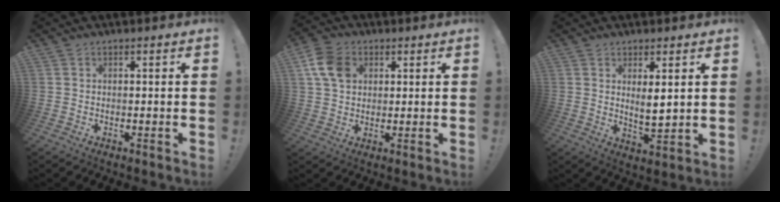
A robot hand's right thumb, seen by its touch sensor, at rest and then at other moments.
{"total": 10.1, "force": [3.1, 7.7, 5.7], "torque": [-0.106, 0.003, 0.062]}
{"total": 5.3, "force": [2.4, 1.0, 4.6], "torque": [-0.065, -0.022, 0.039]}